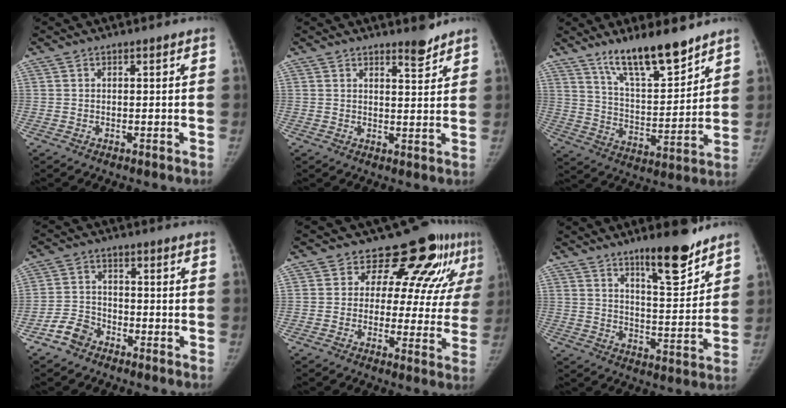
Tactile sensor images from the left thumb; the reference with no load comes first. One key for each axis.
{"total": 3.5, "fx": 3.0, "fy": 0.8, "fz": 1.6, "tx": -0.012, "ty": -0.028, "tz": 0.044}
{"total": 14.6, "fx": 11.1, "fy": 3.6, "fz": 8.8, "tx": -0.125, "ty": -0.077, "tz": 0.198}
{"total": 5.4, "fx": -3.8, "fy": 3.6, "fz": 1.5, "tx": -0.018, "ty": 0.022, "tz": -0.077}
{"total": 14.0, "fx": 8.0, "fy": 7.3, "fz": 8.9, "tx": -0.061, "ty": -0.040, "tz": 0.085}
{"total": 11.9, "fx": 8.6, "fy": 2.8, "fz": 7.7, "tx": -0.095, "ty": -0.065, "tz": 0.139}